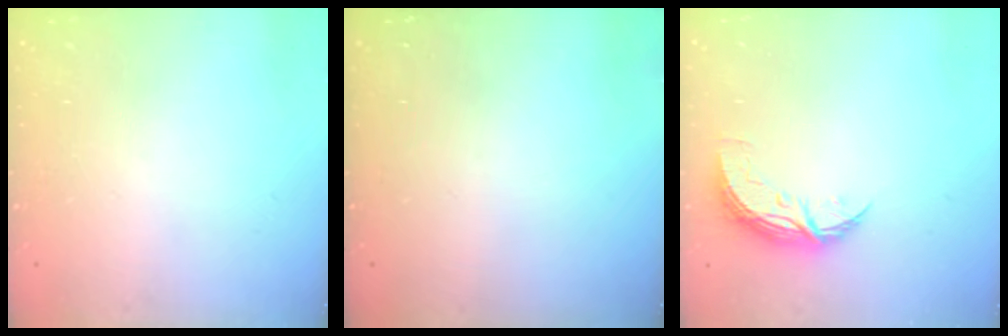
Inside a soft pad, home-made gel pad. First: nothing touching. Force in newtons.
{"total": 0.0}
{"total": 9.2, "press": 9.2, "slide": 0.1}